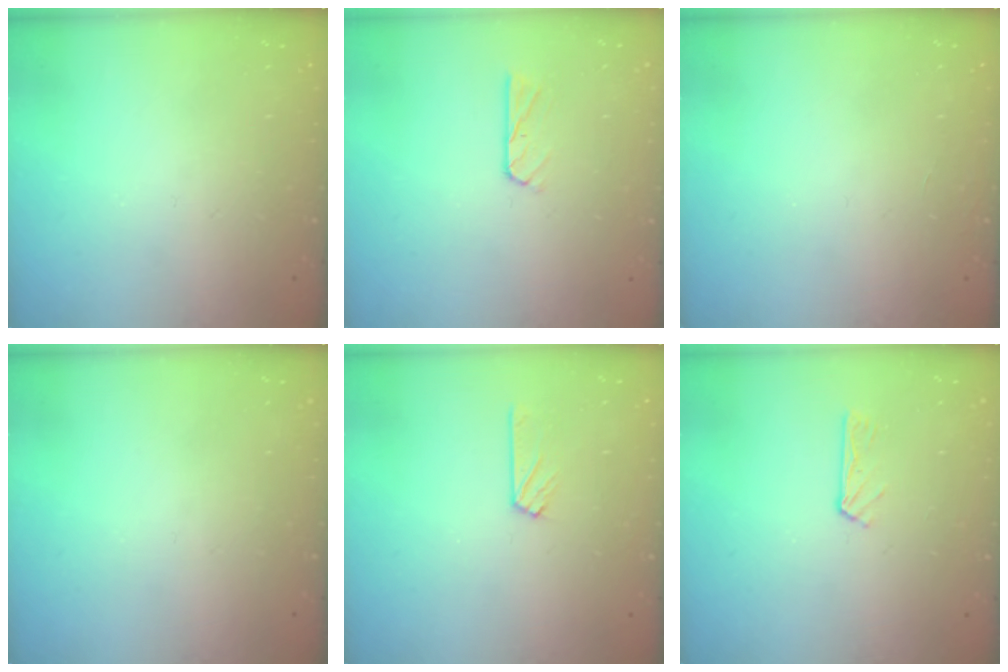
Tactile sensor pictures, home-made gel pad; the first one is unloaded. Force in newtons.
{"total": 3.4, "press": 3.4, "slide": 0.2}
{"total": 0.0}
{"total": 0.0}
{"total": 3.0, "press": 3.0, "slide": 0.3}
{"total": 2.9, "press": 2.9, "slide": 0.3}